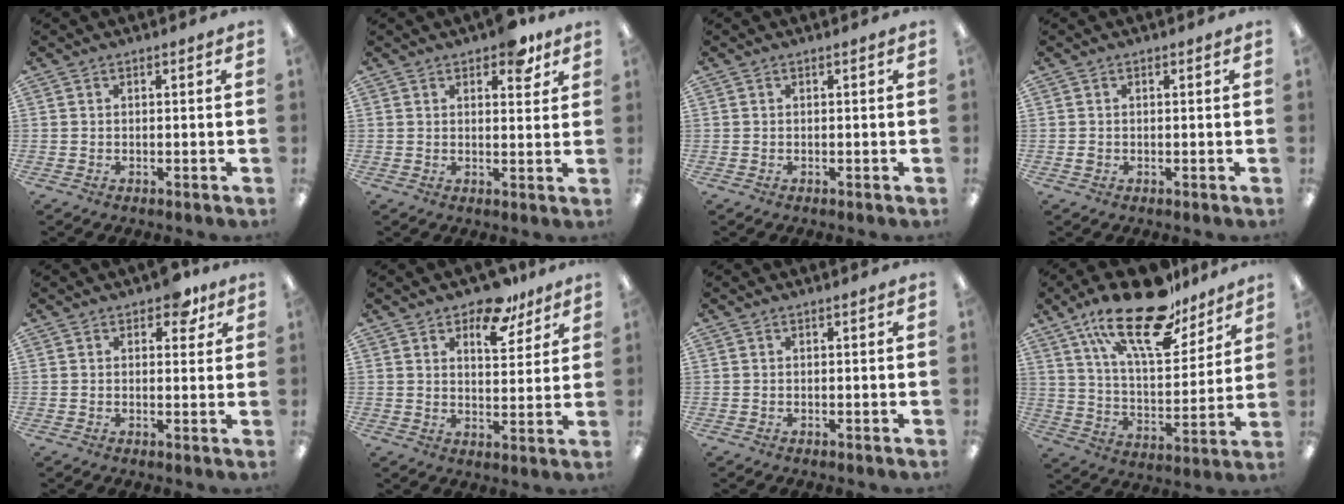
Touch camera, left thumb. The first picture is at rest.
{"total": 5.5, "force": [3.8, 2.6, 3.0], "torque": [-0.028, -0.015, 0.063]}
{"total": 0.0}
{"total": 0.8, "force": [-0.1, 0.8, 0.4], "torque": [-0.006, 0.004, -0.003]}
{"total": 4.8, "force": [2.8, 2.8, 2.6], "torque": [-0.018, -0.005, 0.044]}
{"total": 9.6, "force": [7.0, 4.5, 4.9], "torque": [-0.050, -0.041, 0.117]}
{"total": 0.0}
{"total": 24.0, "force": [16.3, 9.4, 14.8], "torque": [-0.245, -0.091, 0.279]}